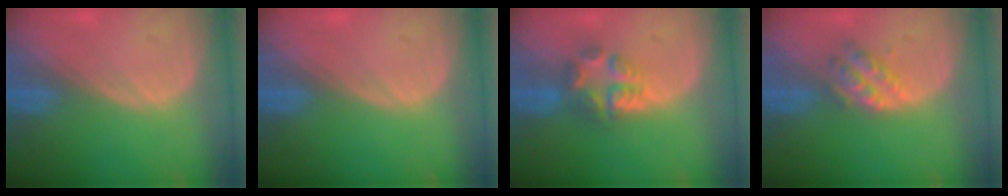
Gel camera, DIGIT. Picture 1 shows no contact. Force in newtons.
{"total": 0.0}
{"total": 5.9, "press": 5.3, "slide": 2.5}
{"total": 4.8, "press": 4.2, "slide": 2.3}